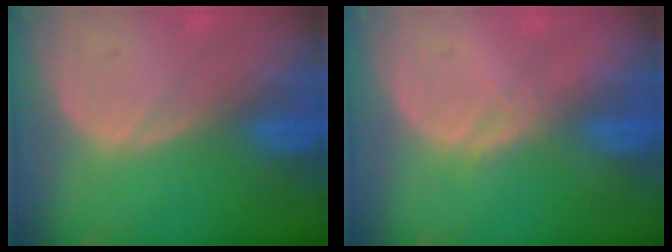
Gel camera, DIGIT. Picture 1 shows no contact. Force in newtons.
{"total": 1.5, "press": 1.3, "slide": 0.8}